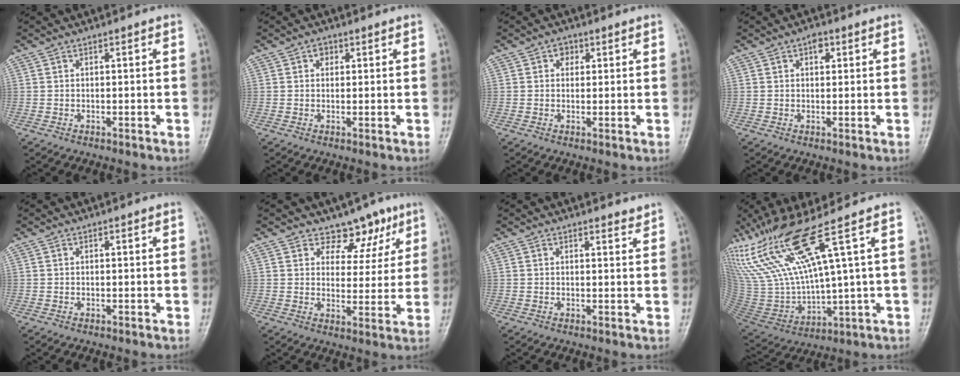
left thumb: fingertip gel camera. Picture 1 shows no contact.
{"total": 1.7, "force": [0.8, 1.3, 0.7], "torque": [0.003, 0.000, 0.007]}
{"total": 2.1, "force": [0.9, 1.7, 0.9], "torque": [0.003, 0.000, 0.008]}
{"total": 2.5, "force": [1.1, 1.4, 1.6], "torque": [-0.014, -0.001, 0.014]}
{"total": 0.0}
{"total": 7.9, "force": [5.5, 5.2, 2.3], "torque": [0.014, -0.029, 0.078]}
{"total": 1.9, "force": [1.8, 0.4, 0.4], "torque": [0.004, -0.011, 0.023]}
{"total": 18.5, "force": [10.3, 1.7, 15.3], "torque": [-0.312, -0.039, 0.212]}